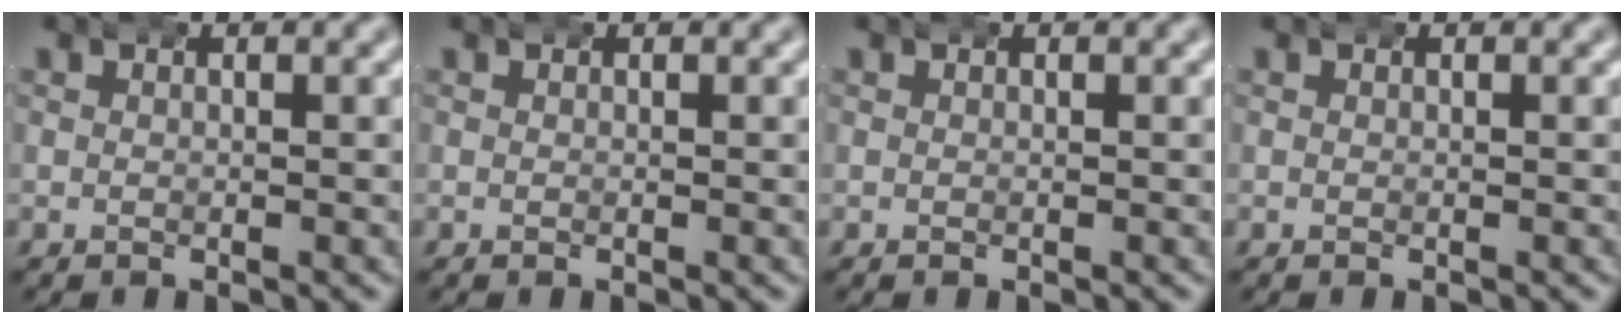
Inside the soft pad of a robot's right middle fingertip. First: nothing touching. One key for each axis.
{"total": 0.0}
{"total": 0.0}
{"total": 0.0}